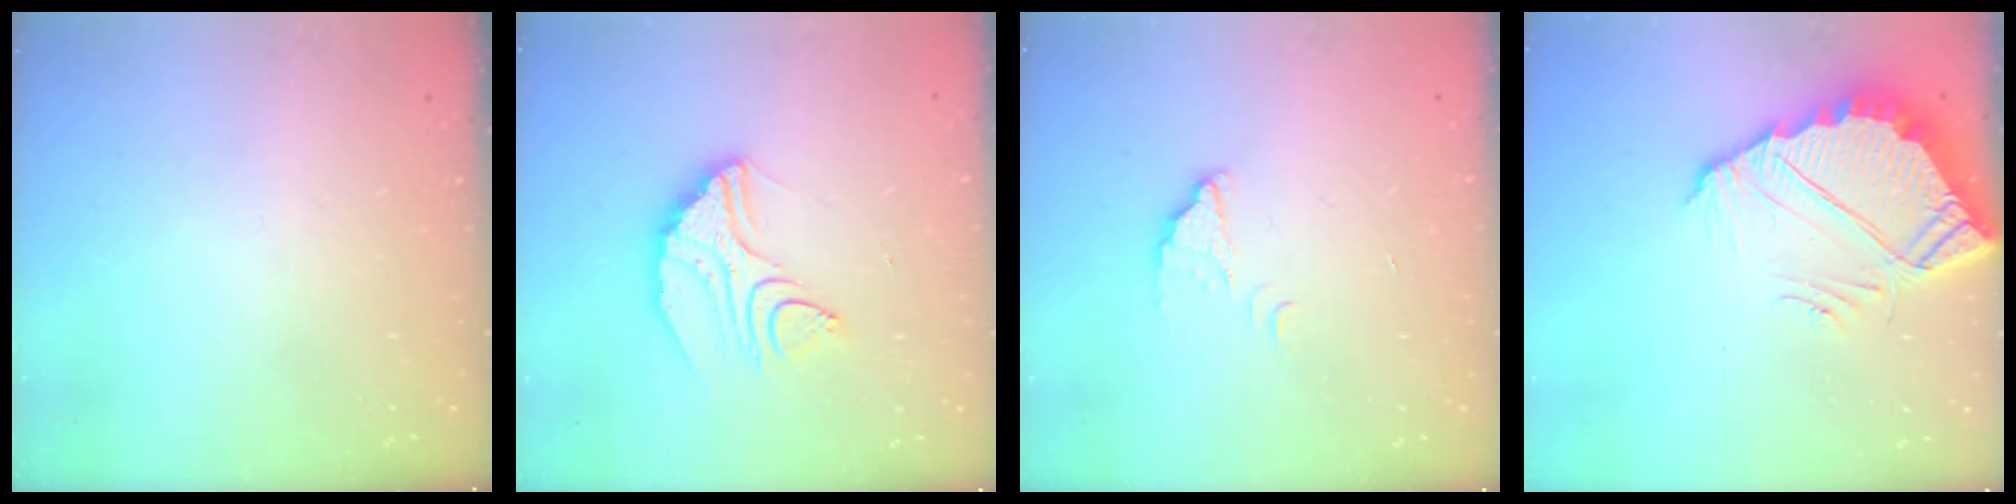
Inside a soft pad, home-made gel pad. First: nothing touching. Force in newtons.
{"total": 13.5, "press": 13.4, "slide": 0.9}
{"total": 2.1, "press": 2.1, "slide": 0.1}
{"total": 7.6, "press": 7.6, "slide": 0.4}